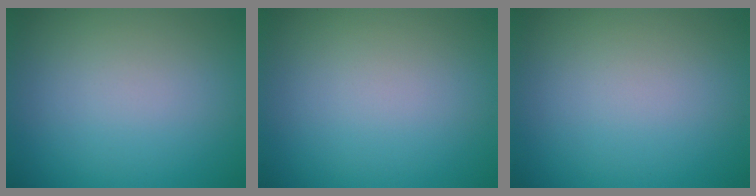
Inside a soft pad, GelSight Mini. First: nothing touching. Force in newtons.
{"total": 0.0}
{"total": 0.0}